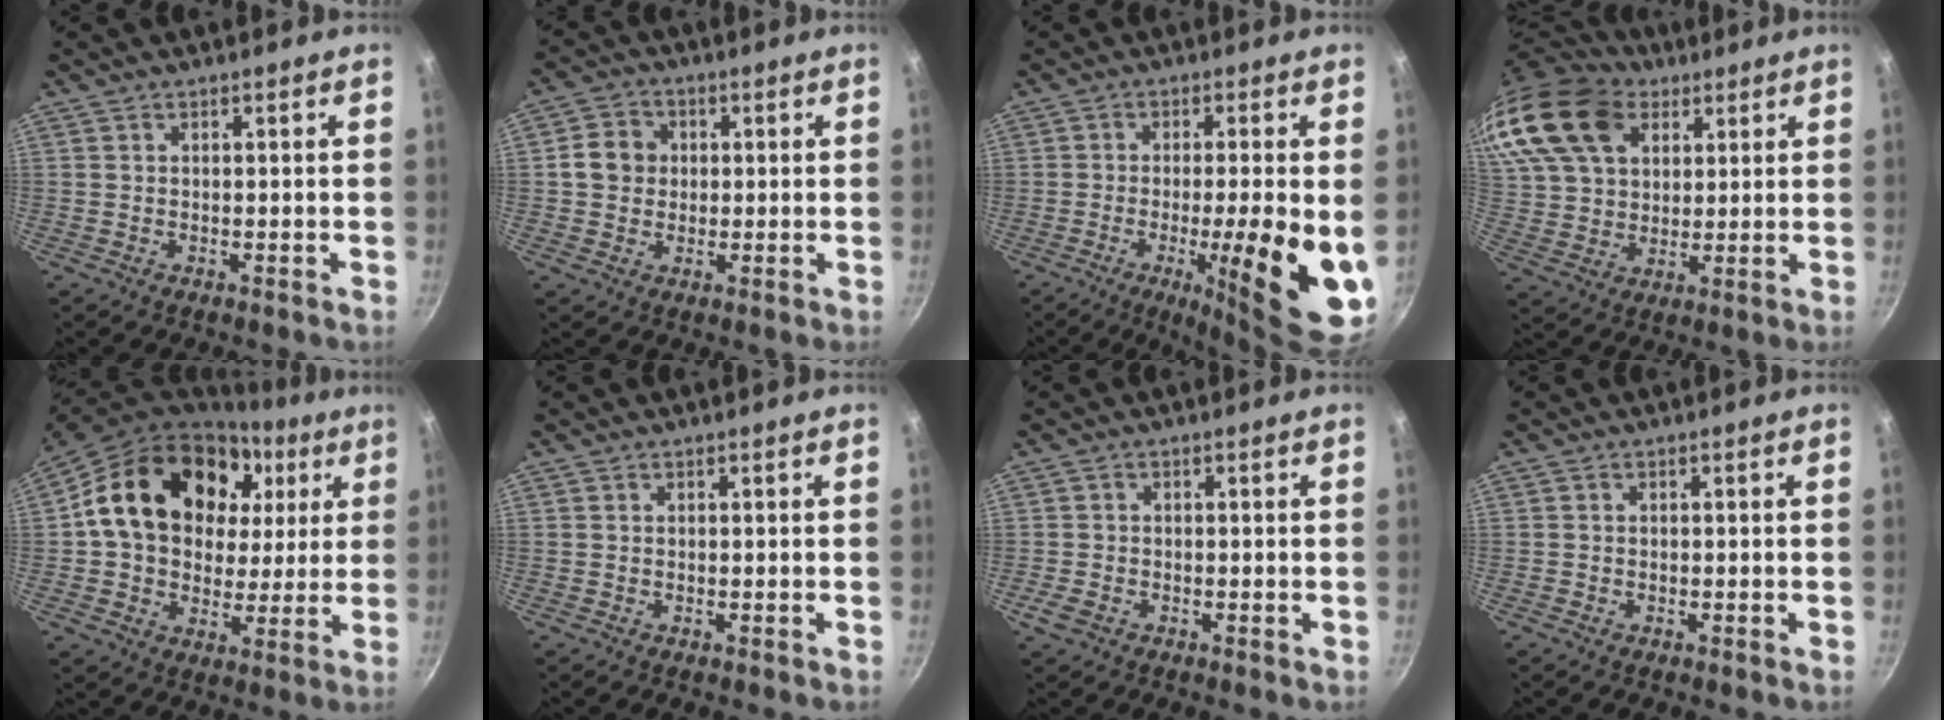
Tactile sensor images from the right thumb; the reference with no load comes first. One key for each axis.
{"total": 5.8, "fx": 0.5, "fy": 5.2, "fz": 2.5, "tx": -0.020, "ty": 0.007, "tz": -0.002}
{"total": 16.8, "fx": -3.2, "fy": 3.3, "fz": 16.1, "tx": -0.218, "ty": -0.012, "tz": -0.045}
{"total": 22.1, "fx": 10.8, "fy": 15.0, "fz": 12.2, "tx": -0.255, "ty": 0.005, "tz": 0.202}
{"total": 24.7, "fx": 7.2, "fy": 18.1, "fz": 15.2, "tx": -0.251, "ty": 0.017, "tz": 0.118}
{"total": 0.0}
{"total": 2.4, "fx": -1.2, "fy": 1.5, "fz": 1.4, "tx": -0.029, "ty": -0.001, "tz": -0.025}
{"total": 0.0}